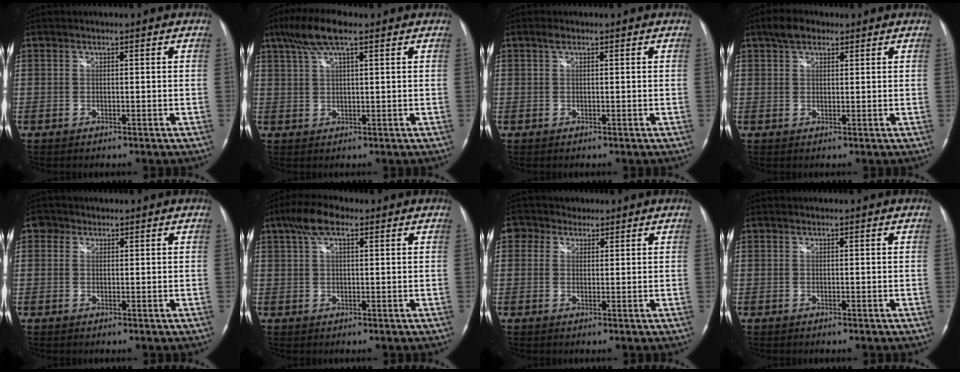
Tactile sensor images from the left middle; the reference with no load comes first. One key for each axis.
{"total": 6.9, "fx": 4.4, "fy": 1.2, "fz": 5.2, "tx": -0.112, "ty": 0.023, "tz": 0.081}
{"total": 0.8, "fx": 0.5, "fy": 0.3, "fz": 0.6, "tx": -0.011, "ty": 0.011, "tz": 0.008}
{"total": 3.6, "fx": 2.5, "fy": 1.9, "fz": 1.8, "tx": -0.039, "ty": 0.016, "tz": 0.044}
{"total": 1.8, "fx": 0.9, "fy": 1.5, "fz": 0.3, "tx": 0.001, "ty": 0.007, "tz": 0.009}
{"total": 5.5, "fx": 3.1, "fy": 1.9, "fz": 4.2, "tx": -0.089, "ty": 0.025, "tz": 0.056}
{"total": 3.5, "fx": 1.8, "fy": 2.9, "fz": 0.7, "tx": -0.022, "ty": 0.025, "tz": 0.033}
{"total": 0.0}